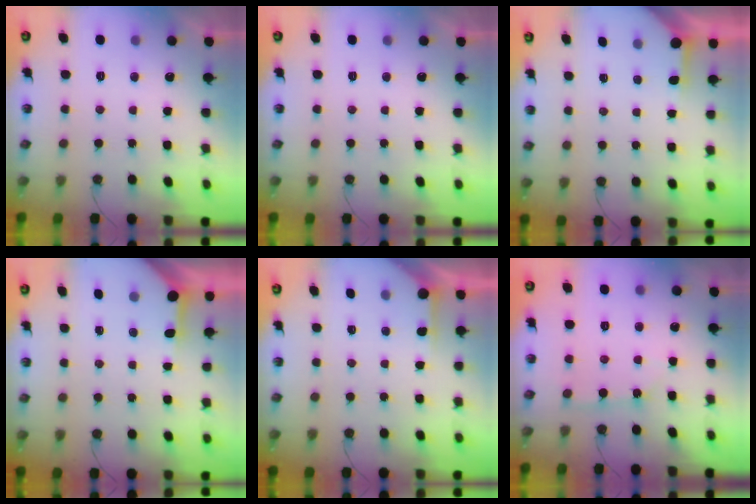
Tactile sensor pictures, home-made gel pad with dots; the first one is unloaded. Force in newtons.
{"total": 0.0}
{"total": 2.4, "press": 2.4, "slide": 0.4}
{"total": 3.3, "press": 3.3, "slide": 0.3}
{"total": 2.4, "press": 2.4, "slide": 0.3}
{"total": 2.8, "press": 2.8, "slide": 0.3}